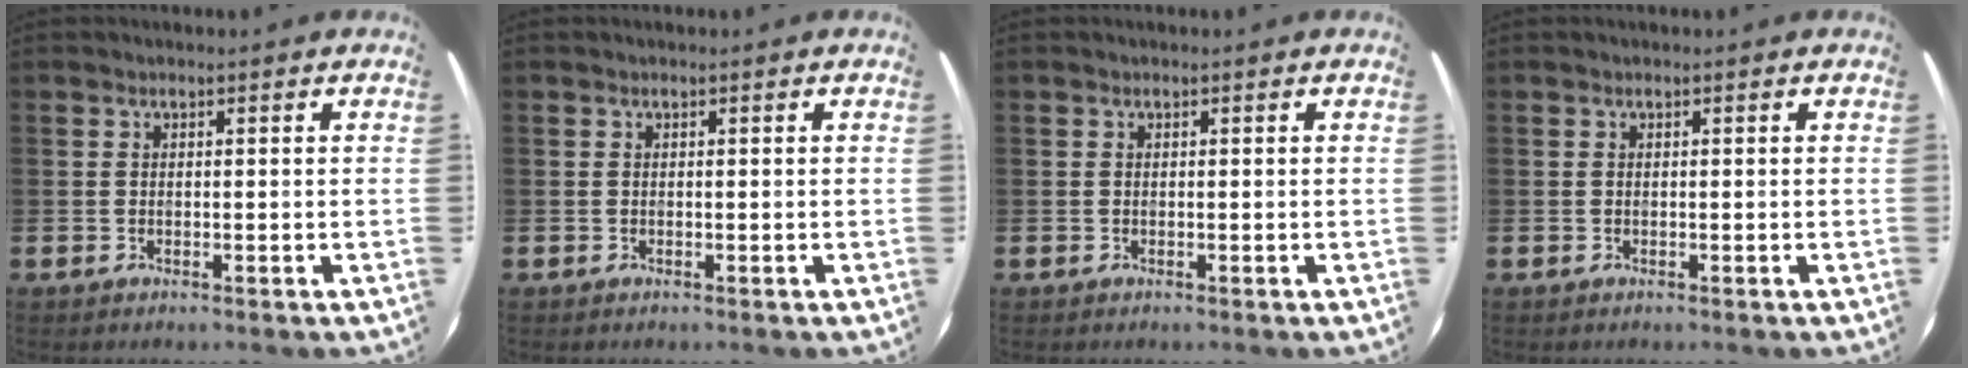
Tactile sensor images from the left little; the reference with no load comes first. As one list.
[{"total": 0.0}, {"total": 0.0}, {"total": 0.0}]